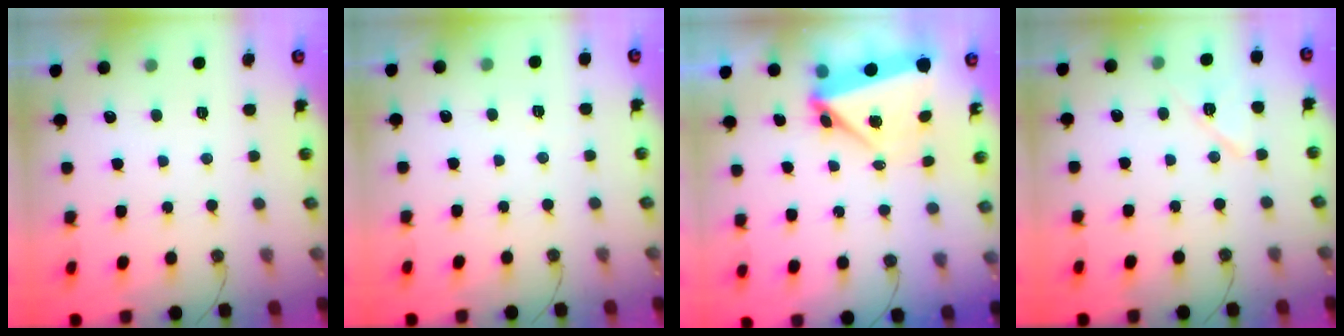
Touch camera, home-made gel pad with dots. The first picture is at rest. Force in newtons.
{"total": 2.6, "press": 1.3, "slide": 2.2}
{"total": 5.6, "press": 5.6, "slide": 0.4}
{"total": 12.2, "press": 6.1, "slide": 10.6}